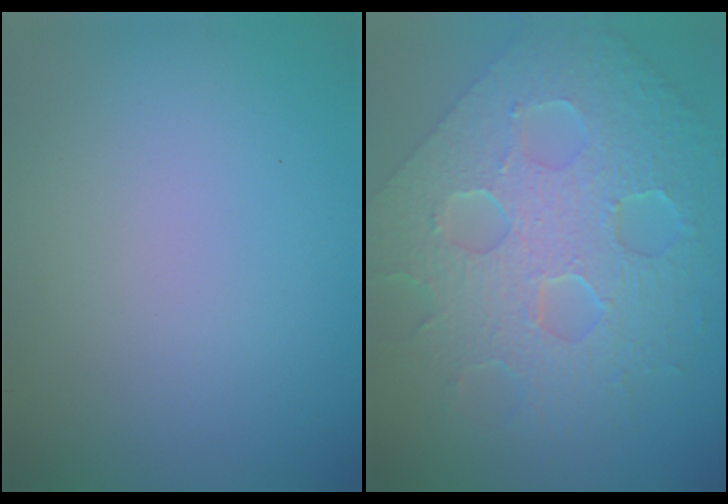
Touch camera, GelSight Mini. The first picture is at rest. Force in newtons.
{"total": 8.9, "press": 6.4, "slide": 6.2}